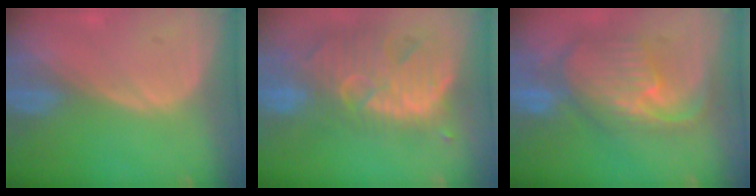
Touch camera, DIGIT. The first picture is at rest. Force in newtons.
{"total": 13.4, "press": 11.5, "slide": 6.9}
{"total": 10.5, "press": 9.4, "slide": 4.7}